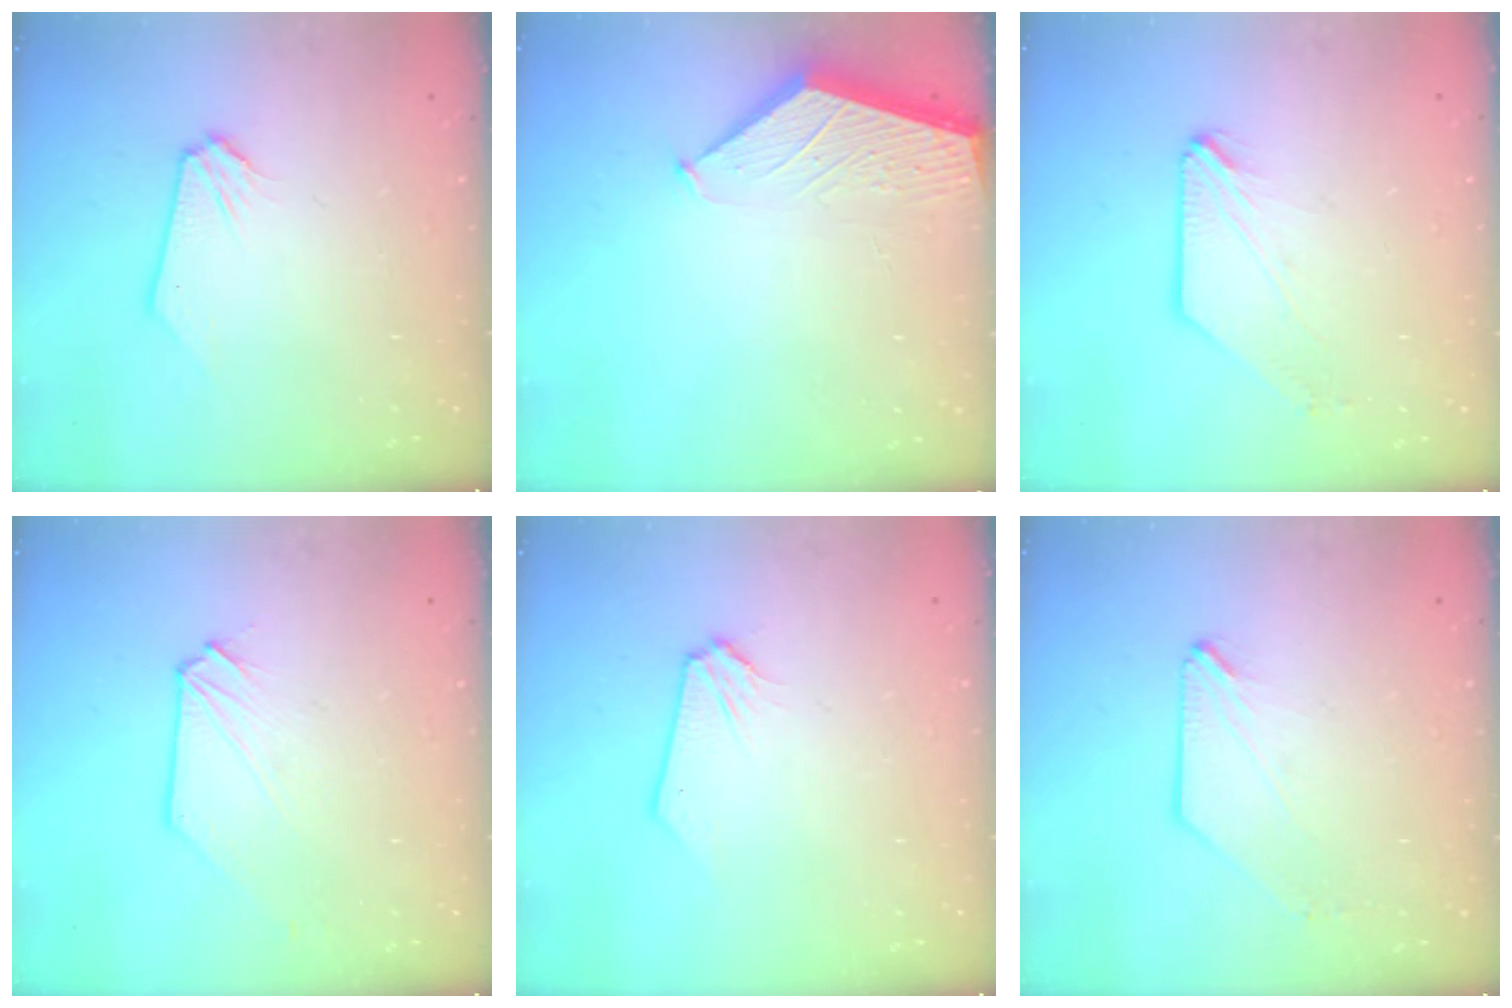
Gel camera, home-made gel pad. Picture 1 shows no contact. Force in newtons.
{"total": 1.9, "press": 1.9, "slide": 0.2}
{"total": 0.0}
{"total": 0.5, "press": 0.5, "slide": 0.0}
{"total": 0.0}
{"total": 0.0}